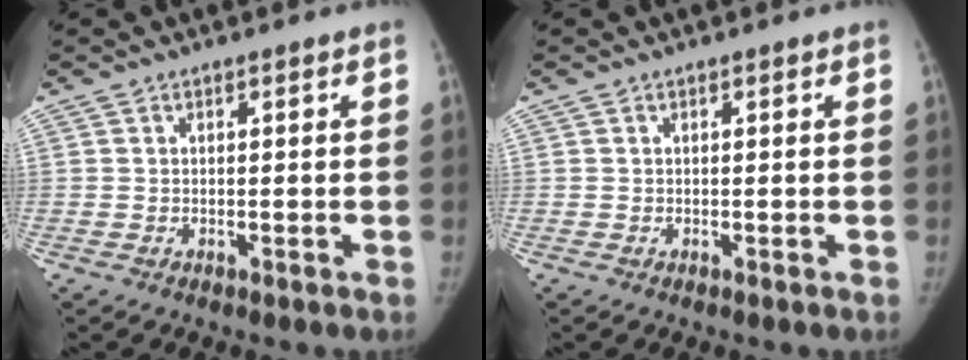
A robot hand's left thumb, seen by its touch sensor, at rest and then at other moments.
{"total": 0.0}